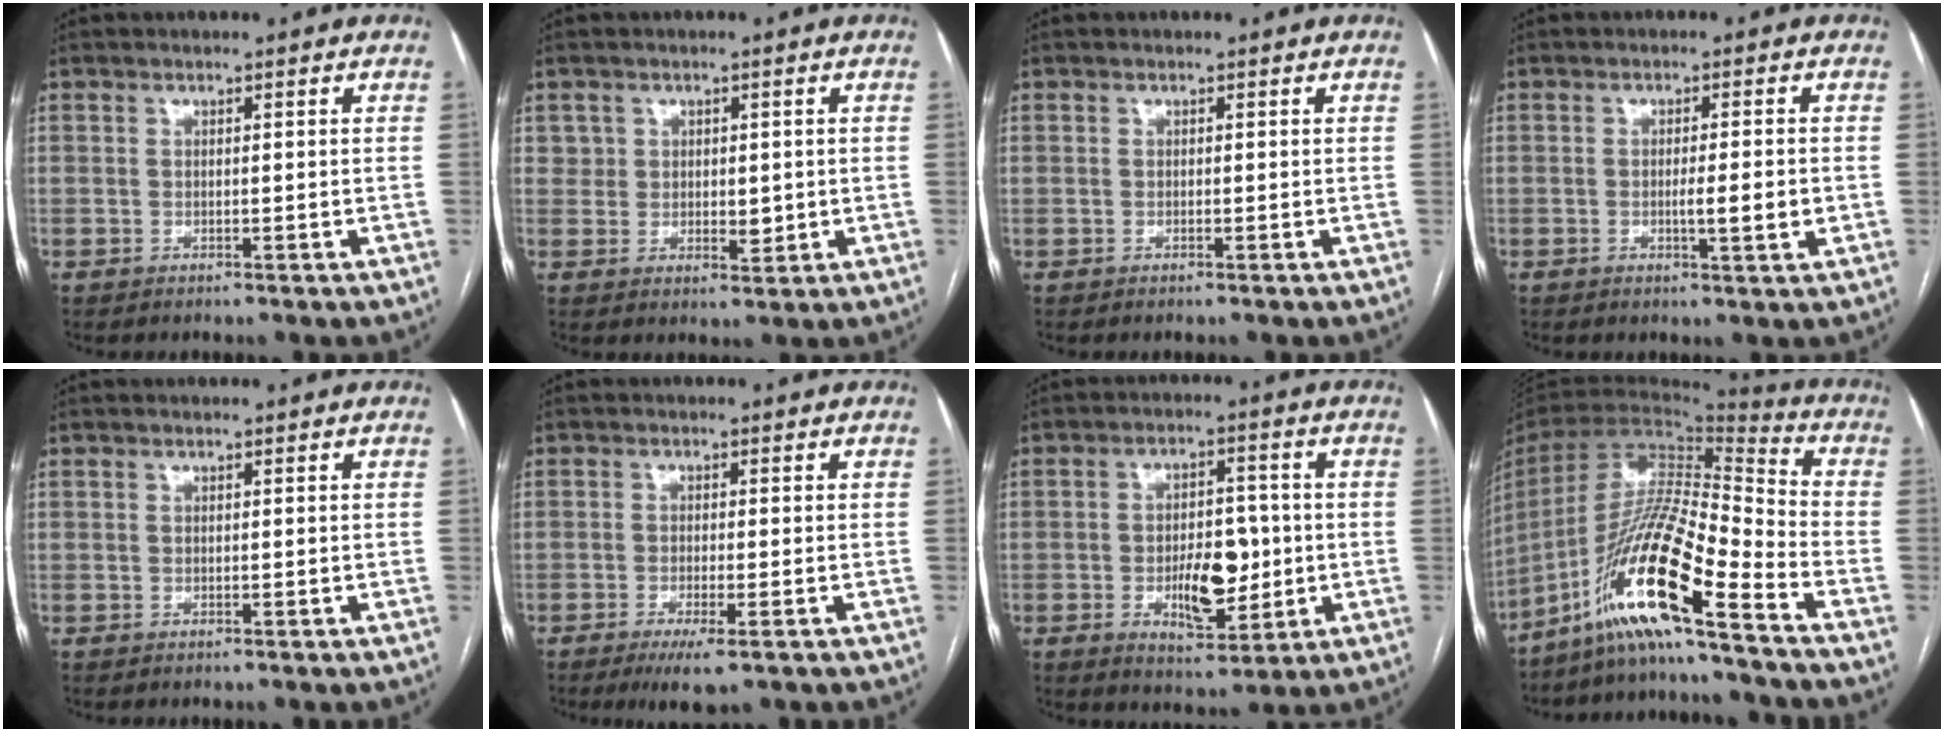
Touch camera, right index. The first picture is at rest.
{"total": 3.4, "force": [0.8, 2.9, 1.6], "torque": [-0.014, -0.002, 0.016]}
{"total": 0.0}
{"total": 3.8, "force": [-0.7, 0.1, 3.7], "torque": [-0.061, -0.004, -0.008]}
{"total": 0.0}
{"total": 4.5, "force": [-2.5, 0.6, 3.7], "torque": [-0.067, -0.012, -0.038]}
{"total": 9.1, "force": [-1.5, 4.1, 8.0], "torque": [-0.130, 0.006, -0.014]}
{"total": 18.2, "force": [-11.9, 0.6, 13.7], "torque": [-0.283, -0.014, -0.224]}